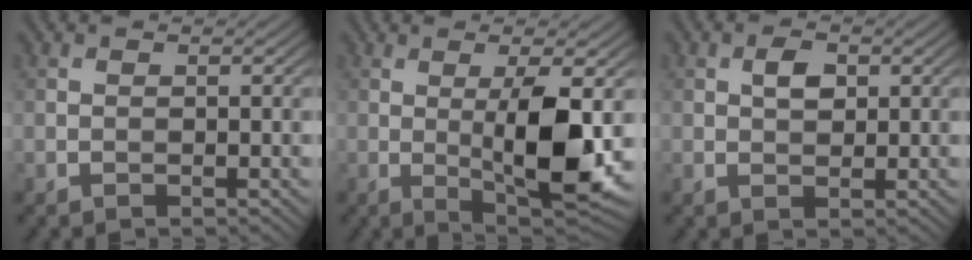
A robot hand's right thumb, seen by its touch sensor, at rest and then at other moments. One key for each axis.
{"total": 9.5, "fx": 0.0, "fy": 2.3, "fz": 9.2, "tx": -0.155, "ty": -0.002, "tz": 0.003}
{"total": 2.4, "fx": 0.7, "fy": 1.5, "fz": 1.8, "tx": -0.034, "ty": 0.001, "tz": 0.010}